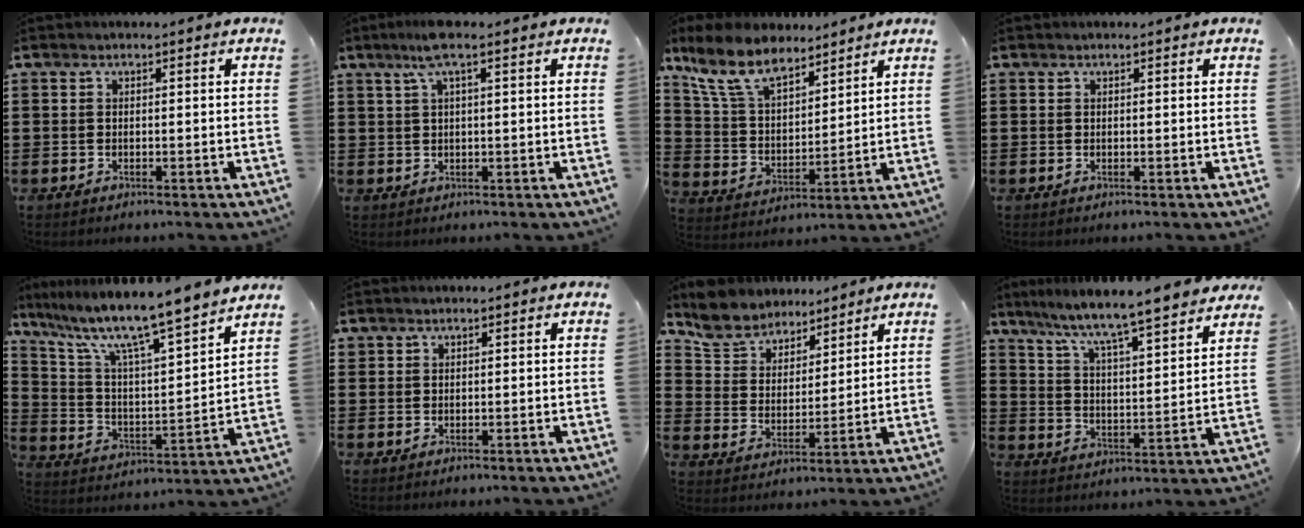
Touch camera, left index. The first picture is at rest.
{"total": 3.8, "force": [1.9, 0.2, 3.3], "torque": [-0.076, -0.001, 0.030]}
{"total": 9.5, "force": [7.6, 3.5, 4.5], "torque": [-0.118, -0.021, 0.143]}
{"total": 0.0}
{"total": 10.5, "force": [8.8, 0.1, 5.8], "torque": [-0.148, -0.064, 0.141]}
{"total": 0.8, "force": [0.7, 0.4, 0.0], "torque": [-0.003, 0.003, 0.014]}
{"total": 6.7, "force": [6.2, 2.5, 0.4], "torque": [-0.046, -0.027, 0.114]}
{"total": 6.6, "force": [6.0, -0.4, 2.7], "torque": [-0.080, -0.050, 0.094]}